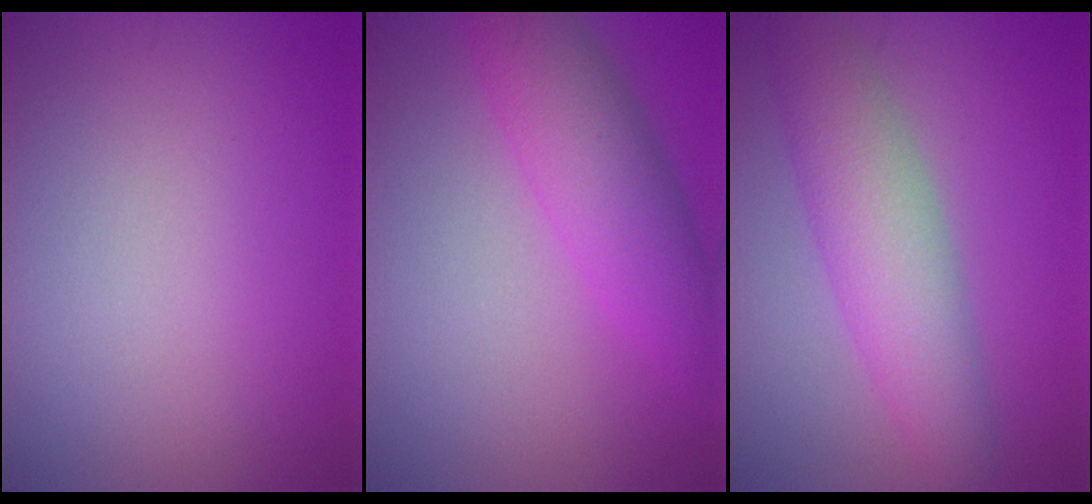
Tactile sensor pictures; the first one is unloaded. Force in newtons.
{"total": 5.6, "press": 5.6, "slide": 0.1}
{"total": 6.0, "press": 6.0, "slide": 0.1}